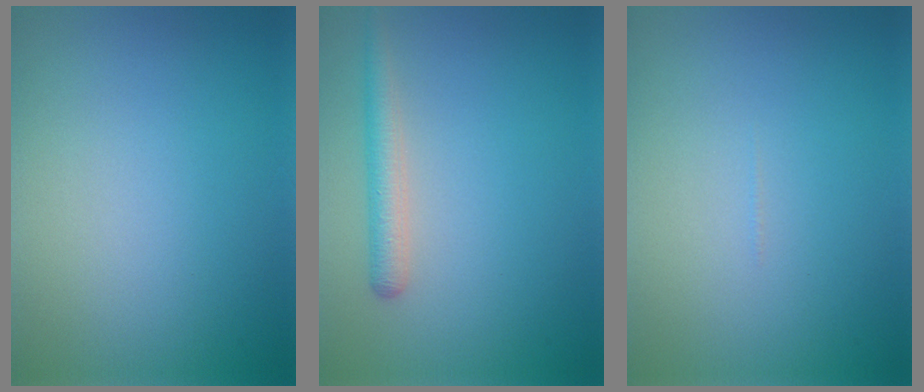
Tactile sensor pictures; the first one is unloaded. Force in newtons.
{"total": 2.2, "press": 2.2, "slide": 0.1}
{"total": 0.0}